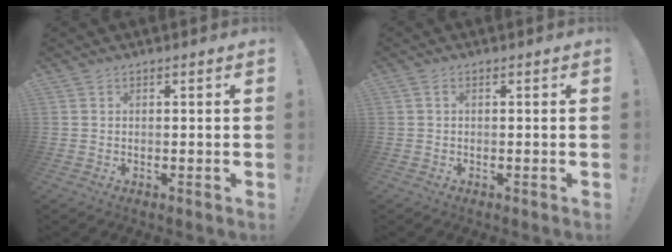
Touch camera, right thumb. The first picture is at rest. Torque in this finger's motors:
{"motor_torque": [-0.04, 0.01, -0.26, 0.34, 0.03]}